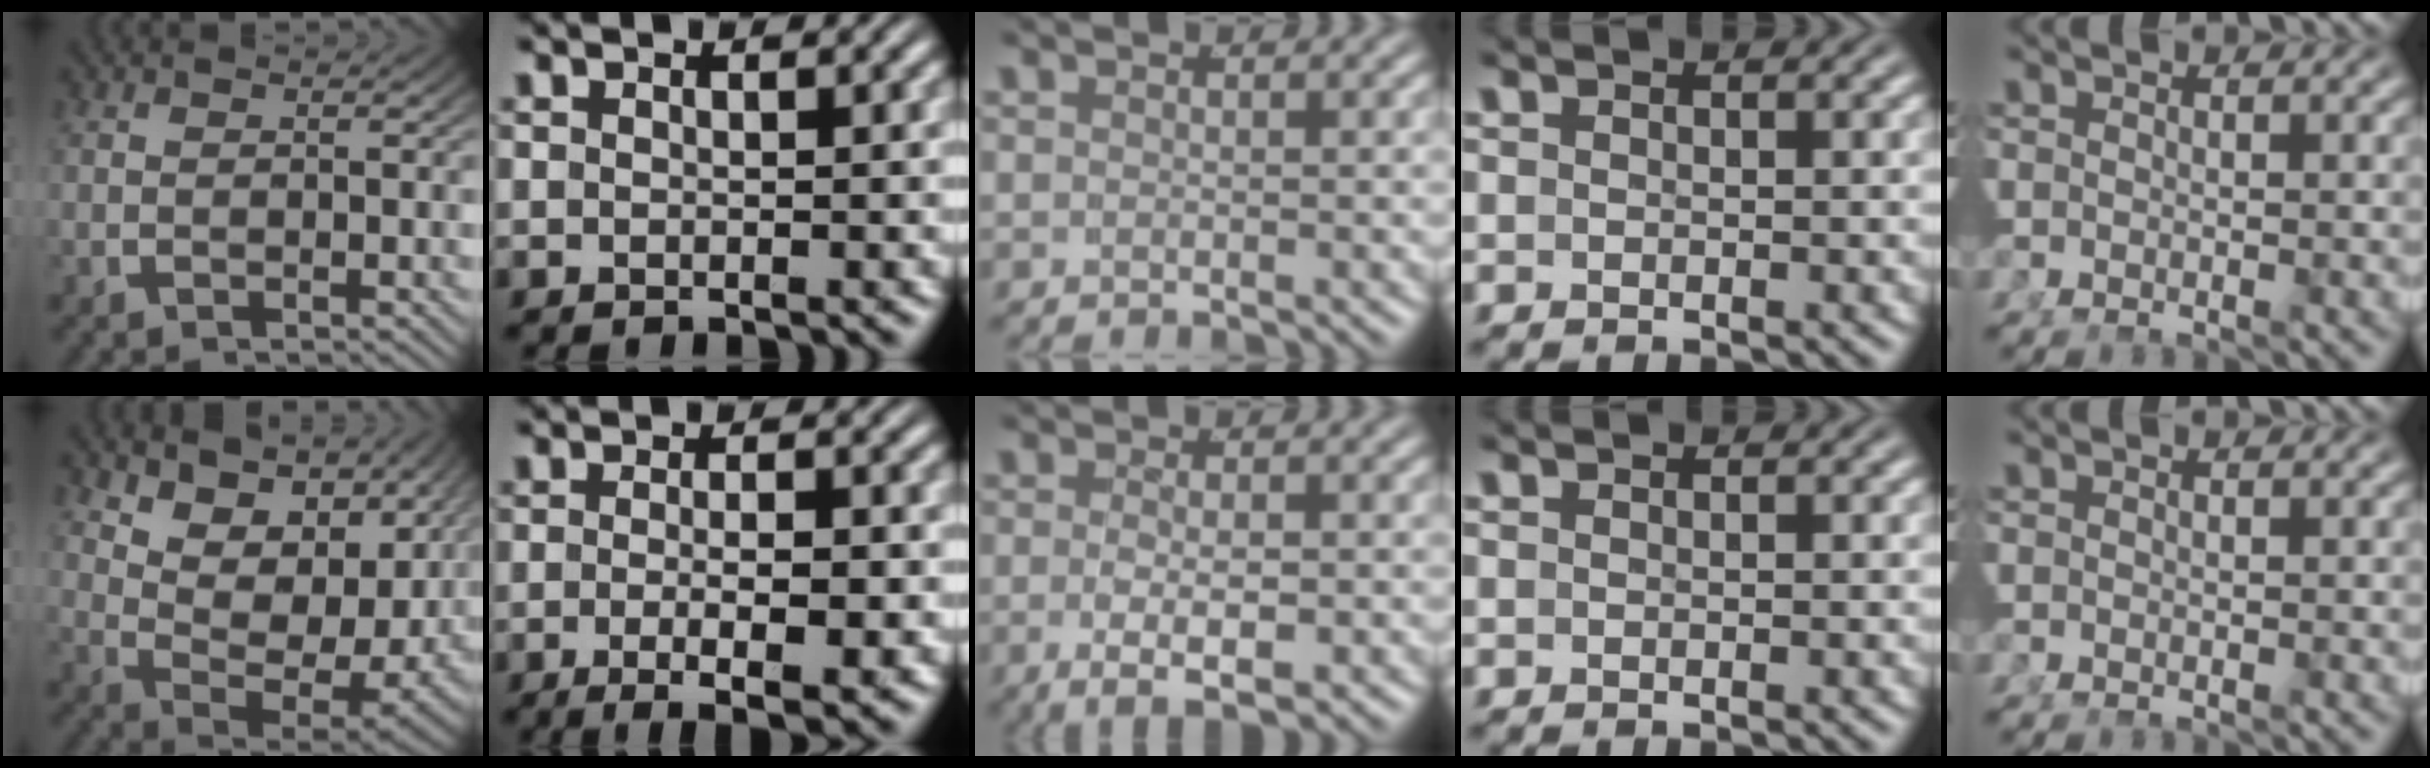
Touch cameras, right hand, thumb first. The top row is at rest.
{"thumb": {"total": 12.2, "force": [2.5, 7.4, 9.3], "torque": [-0.168, -0.030, 0.051]}, "index": {"total": 5.3, "force": [-2.9, 1.3, 4.3], "torque": [-0.067, -0.016, -0.038]}, "middle": {"total": 4.4, "force": [-1.8, 1.4, 3.8], "torque": [-0.073, -0.023, -0.013]}}